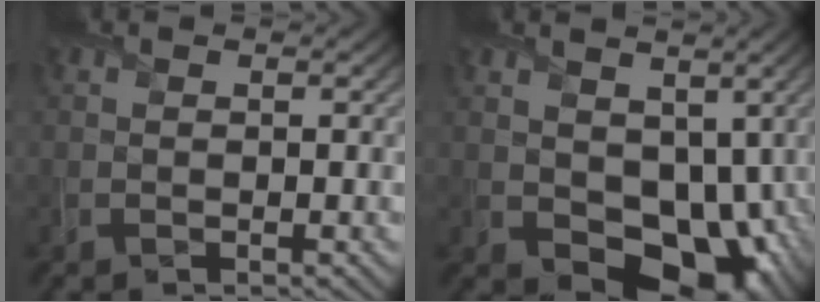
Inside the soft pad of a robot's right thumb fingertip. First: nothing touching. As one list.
[{"total": 9.9, "force": [0.1, 7.2, 6.7], "torque": [-0.118, -0.038, 0.014]}]